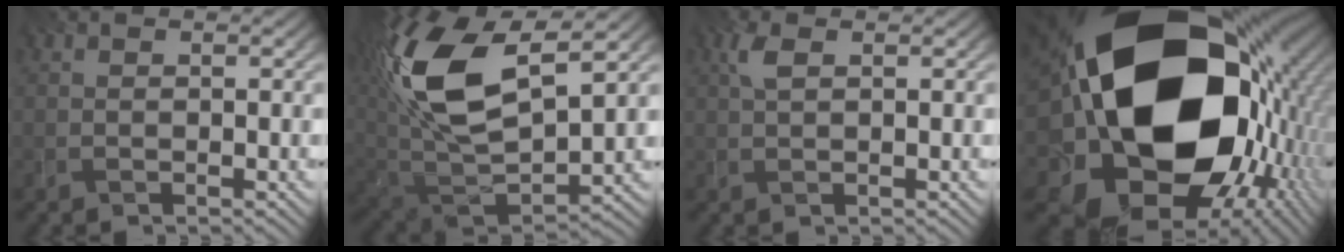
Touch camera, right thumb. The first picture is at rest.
{"total": 17.1, "force": [6.7, 8.6, 13.3], "torque": [-0.308, 0.014, 0.130]}
{"total": 2.1, "force": [0.8, 0.8, 1.7], "torque": [-0.045, 0.006, 0.016]}
{"total": 25.0, "force": [2.2, 18.6, 16.6], "torque": [-0.342, -0.066, 0.062]}